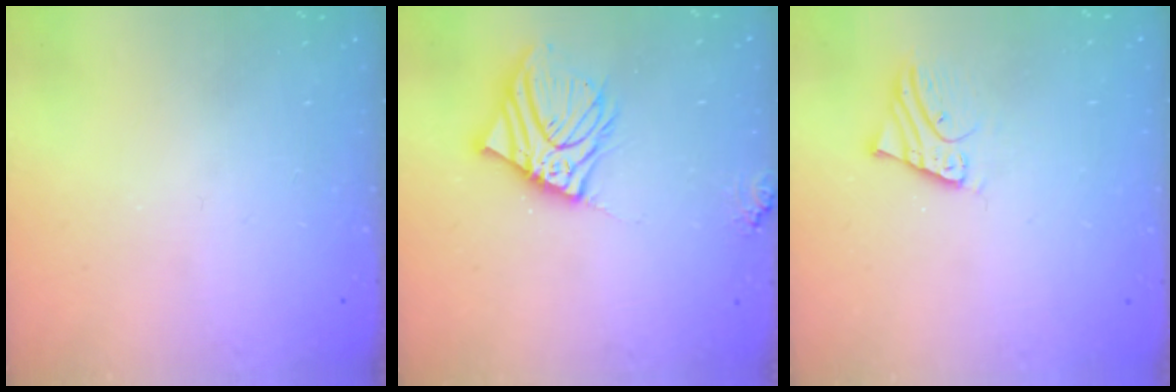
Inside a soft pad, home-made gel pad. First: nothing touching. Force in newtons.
{"total": 12.2, "press": 12.0, "slide": 2.1}
{"total": 2.8, "press": 2.8, "slide": 0.2}